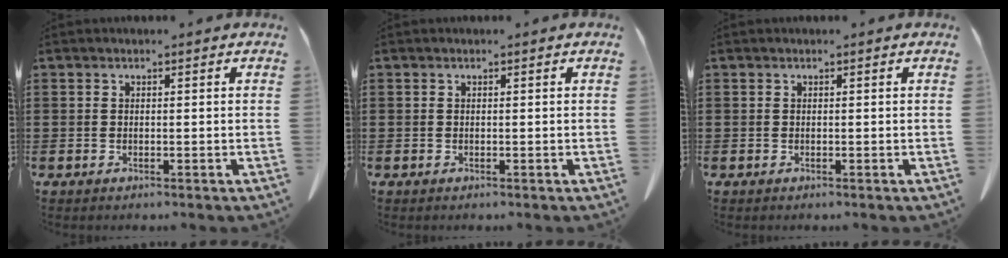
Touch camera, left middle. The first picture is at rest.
{"total": 0.0}
{"total": 0.0}